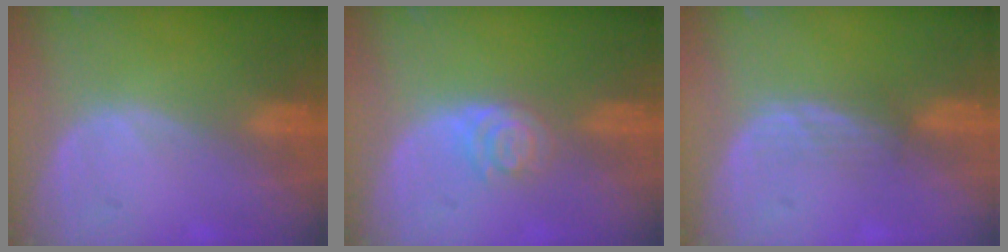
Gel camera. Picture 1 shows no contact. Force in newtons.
{"total": 4.0, "press": 3.6, "slide": 1.9}
{"total": 2.2, "press": 2.1, "slide": 0.2}